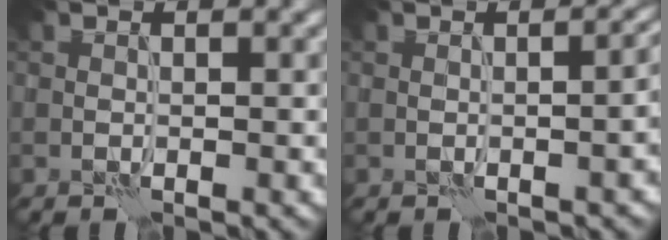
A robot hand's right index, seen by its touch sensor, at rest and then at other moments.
{"total": 4.5, "force": [-0.4, 2.0, 4.0], "torque": [-0.022, 0.007, 0.002]}